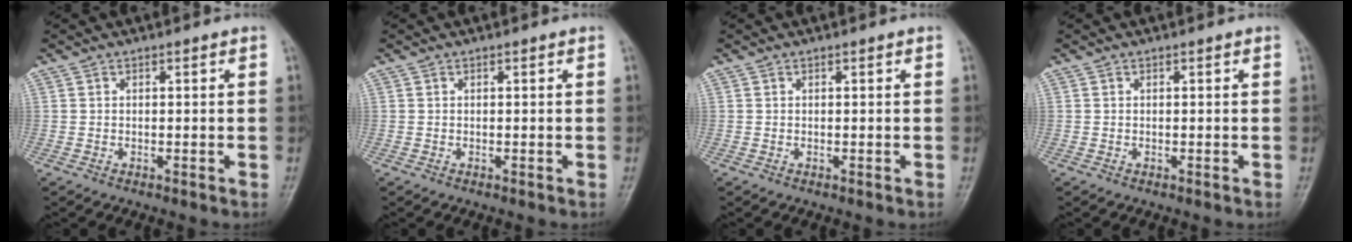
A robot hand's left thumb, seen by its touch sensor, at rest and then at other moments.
{"total": 0.0}
{"total": 0.0}
{"total": 0.0}